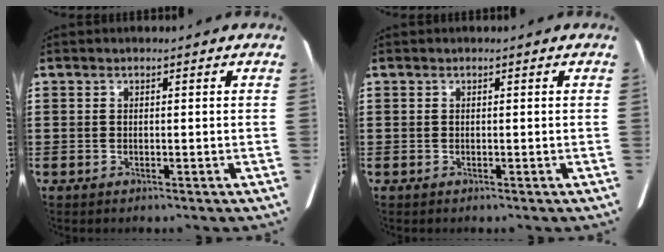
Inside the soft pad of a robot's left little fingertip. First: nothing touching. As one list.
[{"total": 0.0}]